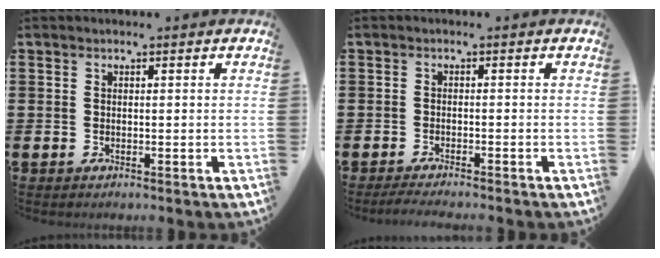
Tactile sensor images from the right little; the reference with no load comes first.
{"total": 1.4, "force": [-1.2, -0.1, 0.6], "torque": [-0.009, 0.001, -0.024]}